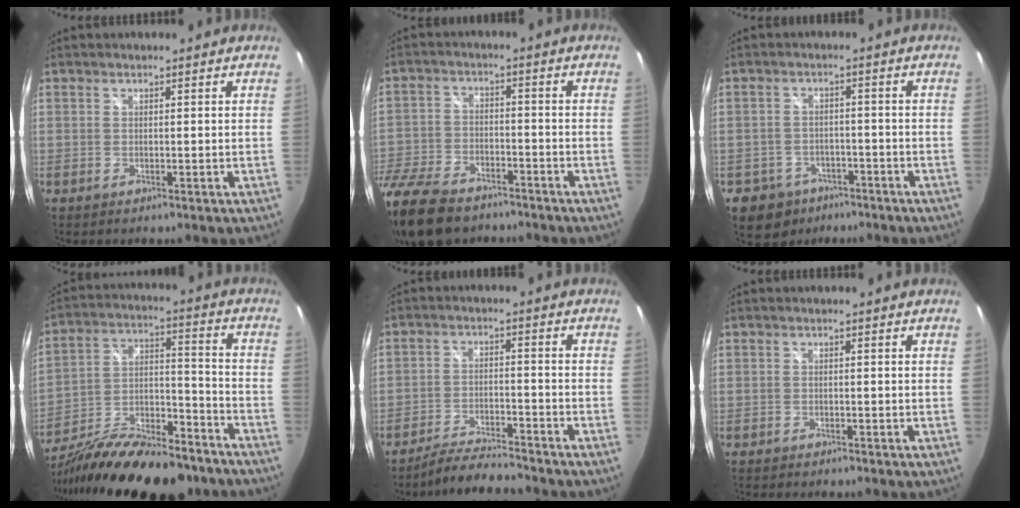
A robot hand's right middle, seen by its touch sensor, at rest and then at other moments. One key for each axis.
{"total": 18.7, "fx": -13.8, "fy": 9.0, "fz": 8.9, "tx": -0.230, "ty": -0.023, "tz": -0.246}
{"total": 7.8, "fx": -4.8, "fy": 5.9, "fz": 1.8, "tx": -0.056, "ty": 0.018, "tz": -0.062}
{"total": 27.1, "fx": -20.4, "fy": 8.6, "fz": 15.6, "tx": -0.292, "ty": -0.019, "tz": -0.314}
{"total": 8.1, "fx": -7.6, "fy": 0.7, "fz": 2.6, "tx": -0.070, "ty": 0.002, "tz": -0.128}
{"total": 3.3, "fx": -3.0, "fy": 0.5, "fz": 1.1, "tx": -0.026, "ty": -0.015, "tz": -0.049}